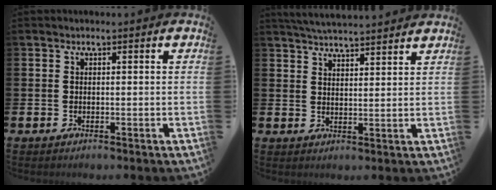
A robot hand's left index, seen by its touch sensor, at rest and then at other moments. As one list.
[{"total": 4.6, "force": [4.5, -0.1, 0.5], "torque": [-0.024, -0.020, 0.083]}]